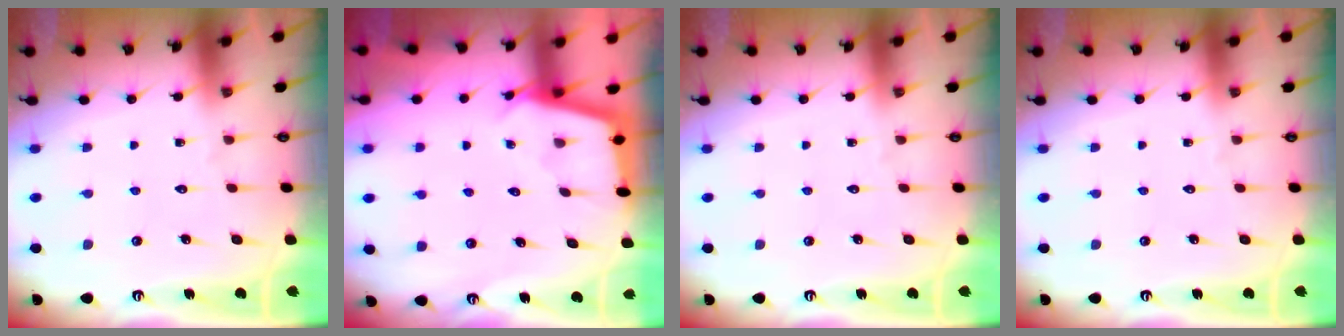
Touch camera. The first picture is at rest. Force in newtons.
{"total": 2.8, "press": 2.8, "slide": 0.3}
{"total": 0.0}
{"total": 0.0}